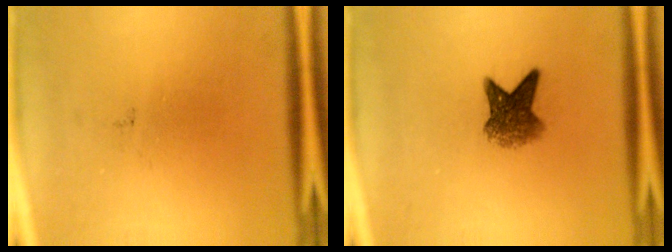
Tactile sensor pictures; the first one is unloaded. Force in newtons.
{"total": 5.2}